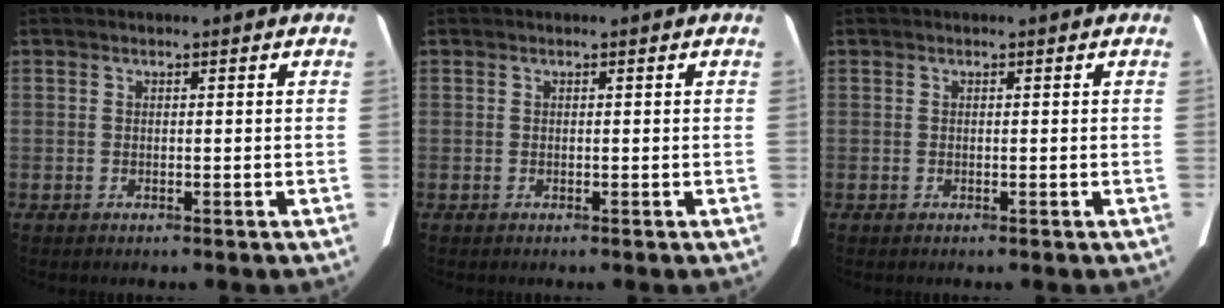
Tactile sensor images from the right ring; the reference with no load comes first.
{"total": 0.0}
{"total": 0.0}